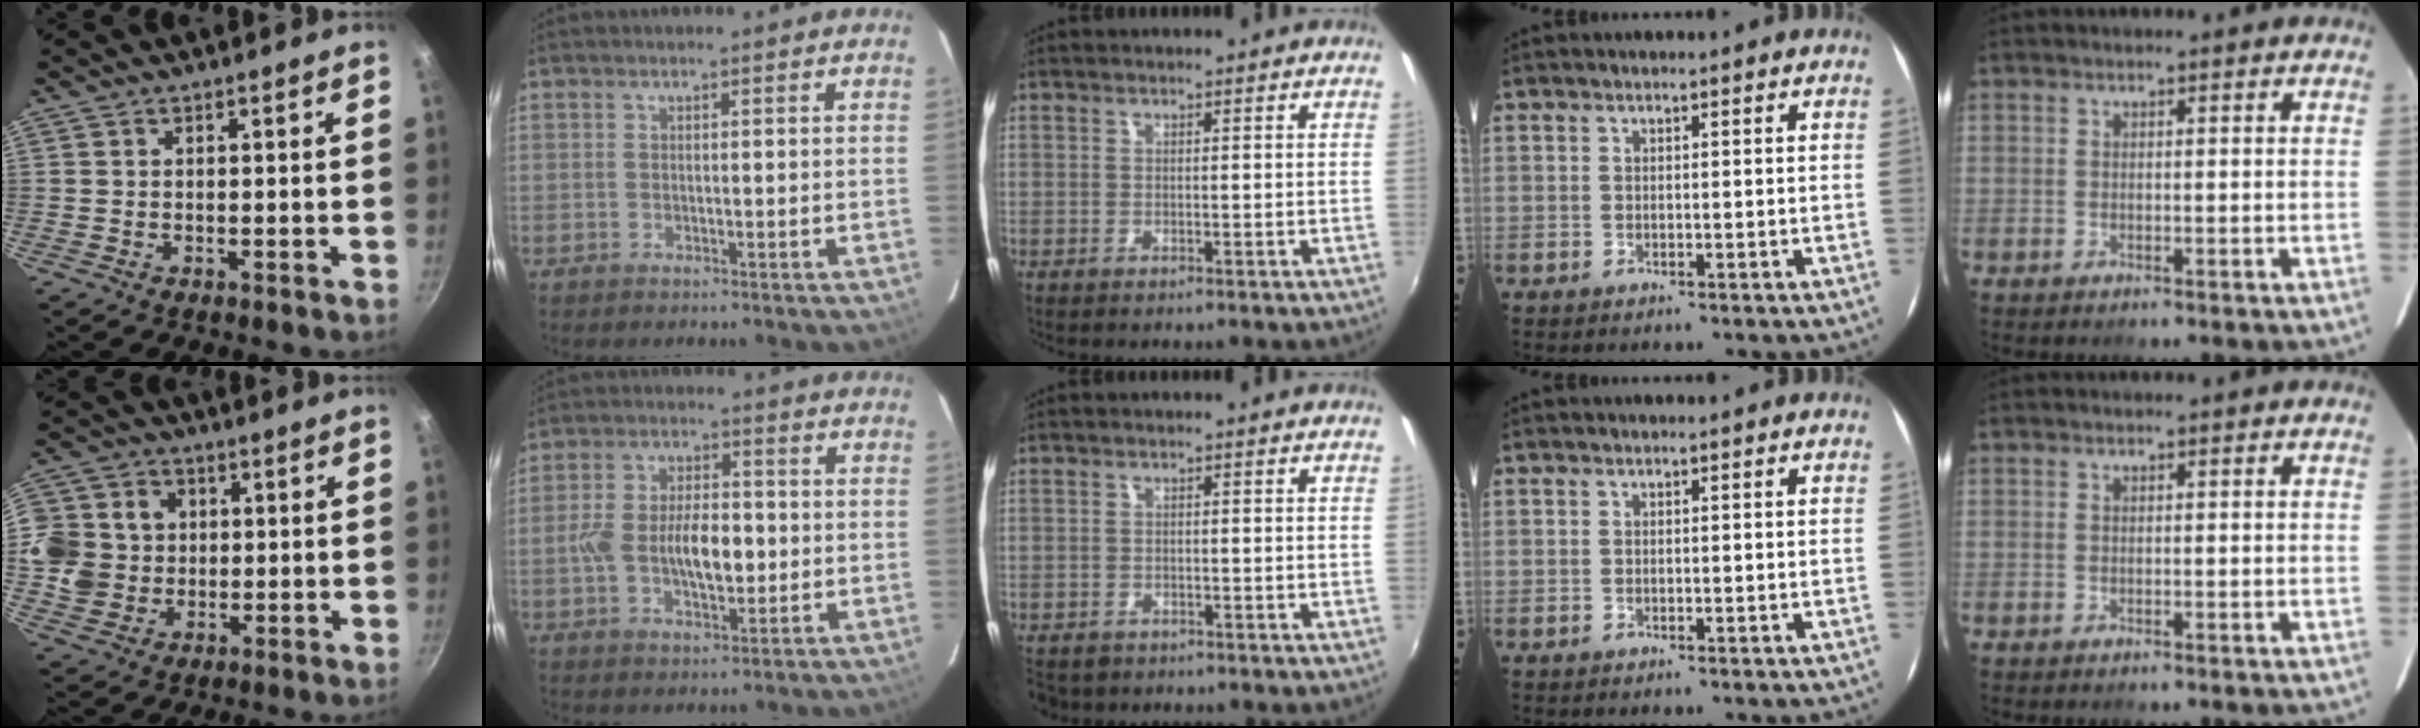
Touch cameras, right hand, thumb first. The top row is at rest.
{"thumb": {"total": 12.6, "force": [0.6, 11.5, 5.1], "torque": [-0.081, 0.010, 0.004]}, "index": {"total": 10.2, "force": [-1.4, 5.0, 8.7], "torque": [-0.169, 0.008, -0.025]}, "middle": {"total": 3.4, "force": [-2.3, 2.2, 1.1], "torque": [-0.033, -0.010, -0.035]}}